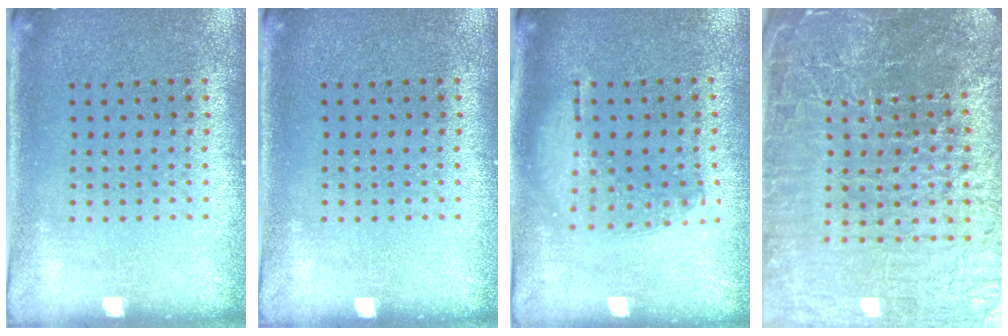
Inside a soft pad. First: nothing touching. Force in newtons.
{"total": 0.0}
{"total": 1.2, "press": 1.1, "slide": 0.4}
{"total": 7.2, "press": 6.3, "slide": 3.5}